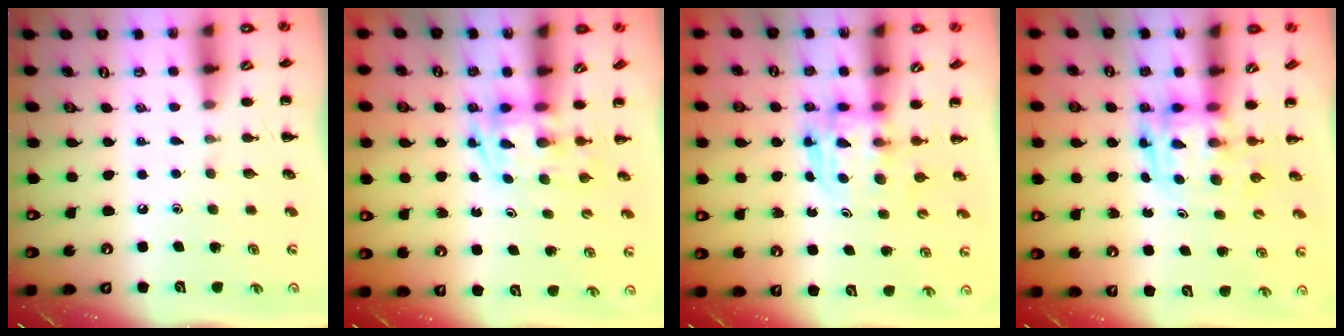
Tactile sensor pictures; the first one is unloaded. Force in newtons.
{"total": 2.8, "press": 2.7, "slide": 0.7}
{"total": 3.6, "press": 3.6, "slide": 0.3}
{"total": 3.7, "press": 3.7, "slide": 0.7}